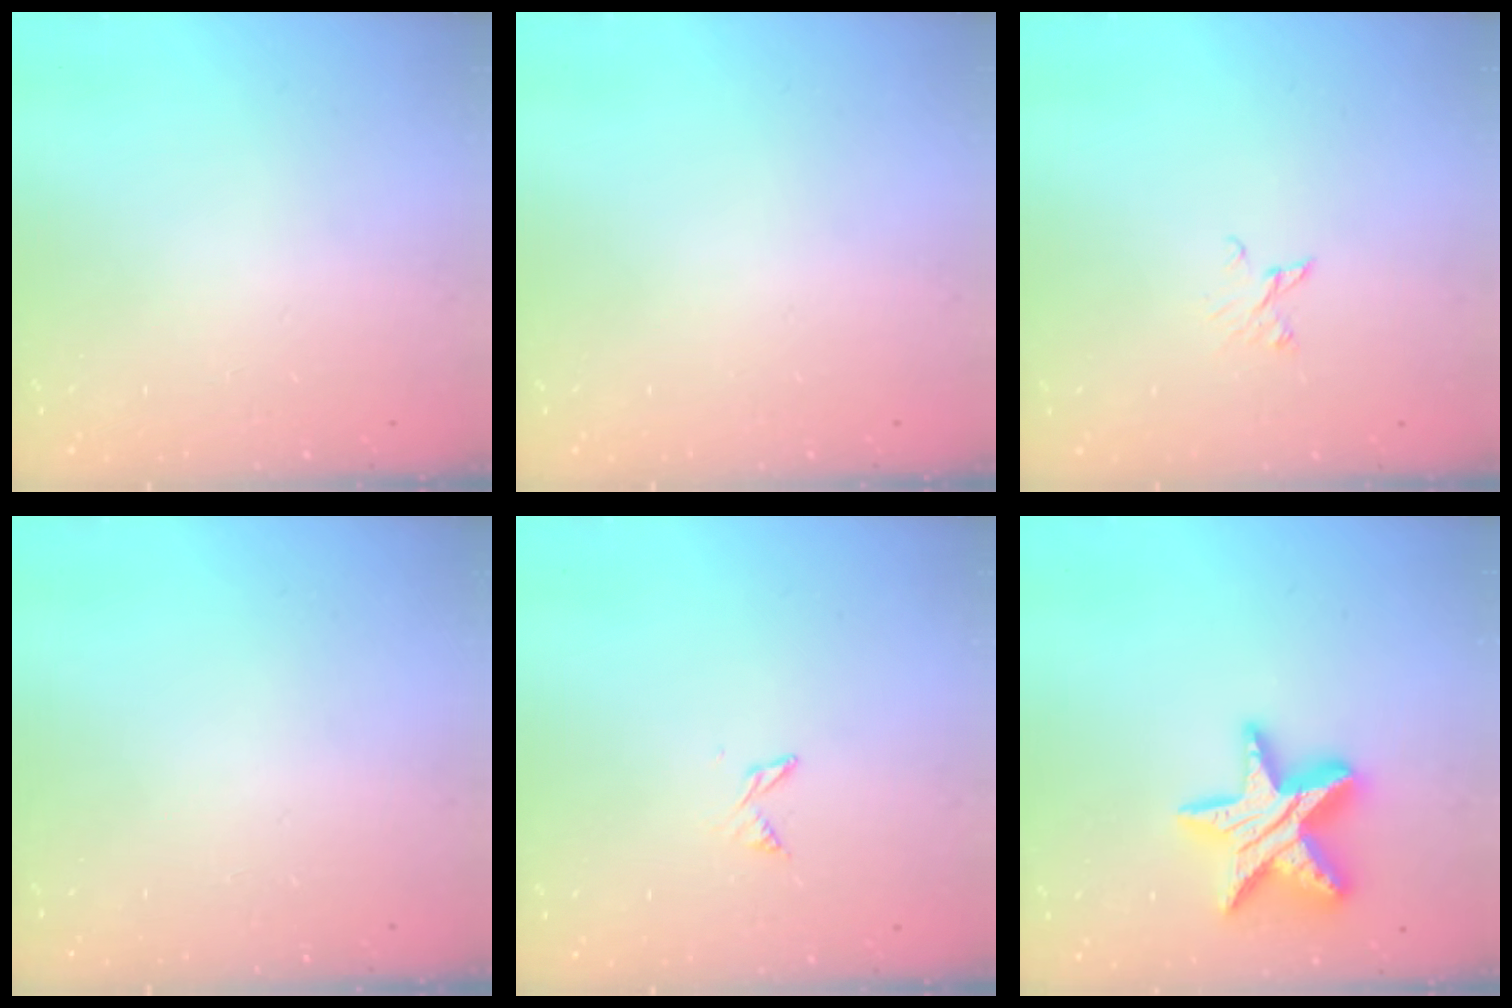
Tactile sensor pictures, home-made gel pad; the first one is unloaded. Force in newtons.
{"total": 0.0}
{"total": 2.5, "press": 2.5, "slide": 0.3}
{"total": 0.0}
{"total": 3.6, "press": 3.6, "slide": 0.5}
{"total": 17.1, "press": 17.1, "slide": 1.2}